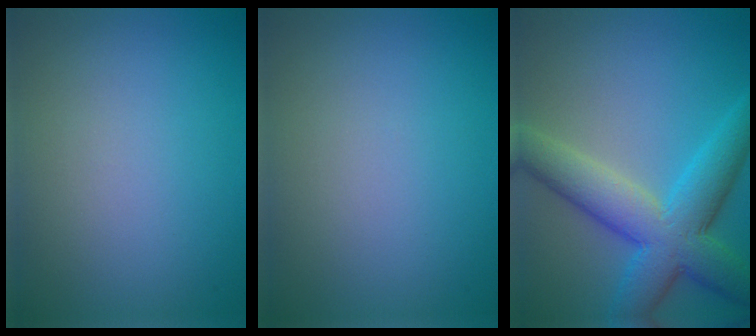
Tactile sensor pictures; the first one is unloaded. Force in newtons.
{"total": 0.0}
{"total": 8.3, "press": 8.3, "slide": 0.4}